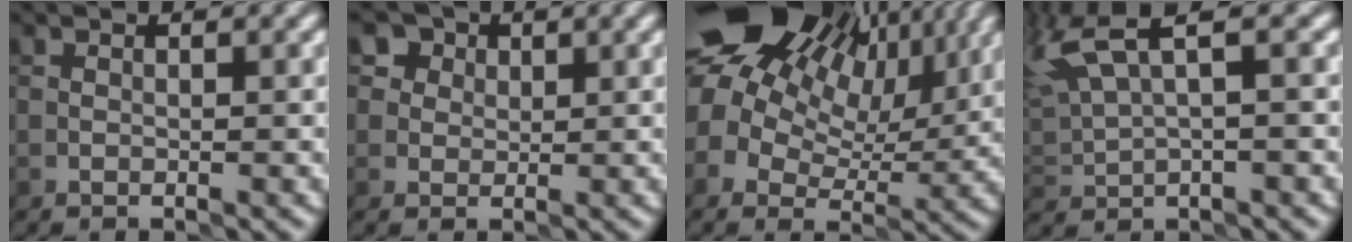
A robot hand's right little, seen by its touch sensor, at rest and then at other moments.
{"total": 6.2, "force": [3.6, 4.5, 2.4], "torque": [-0.049, 0.014, 0.050]}
{"total": 18.6, "force": [8.2, 13.2, 10.3], "torque": [-0.230, 0.044, 0.137]}
{"total": 5.9, "force": [2.9, 1.6, 4.9], "torque": [-0.127, 0.018, 0.056]}